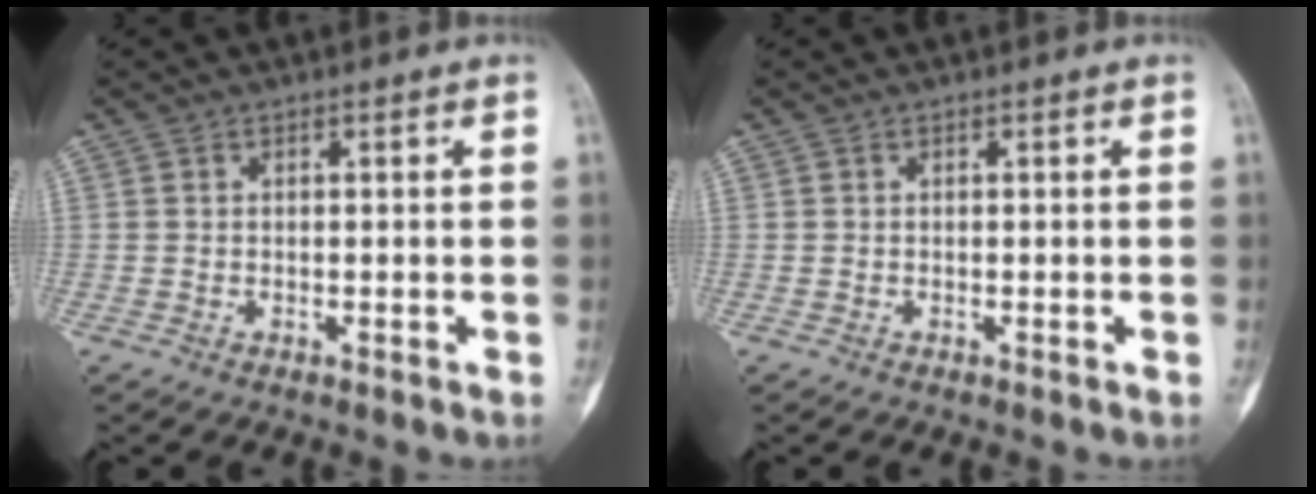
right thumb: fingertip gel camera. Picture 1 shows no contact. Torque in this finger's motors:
{"motor_torque": [0.26, -0.02, -0.04, 0.01, 0.01]}